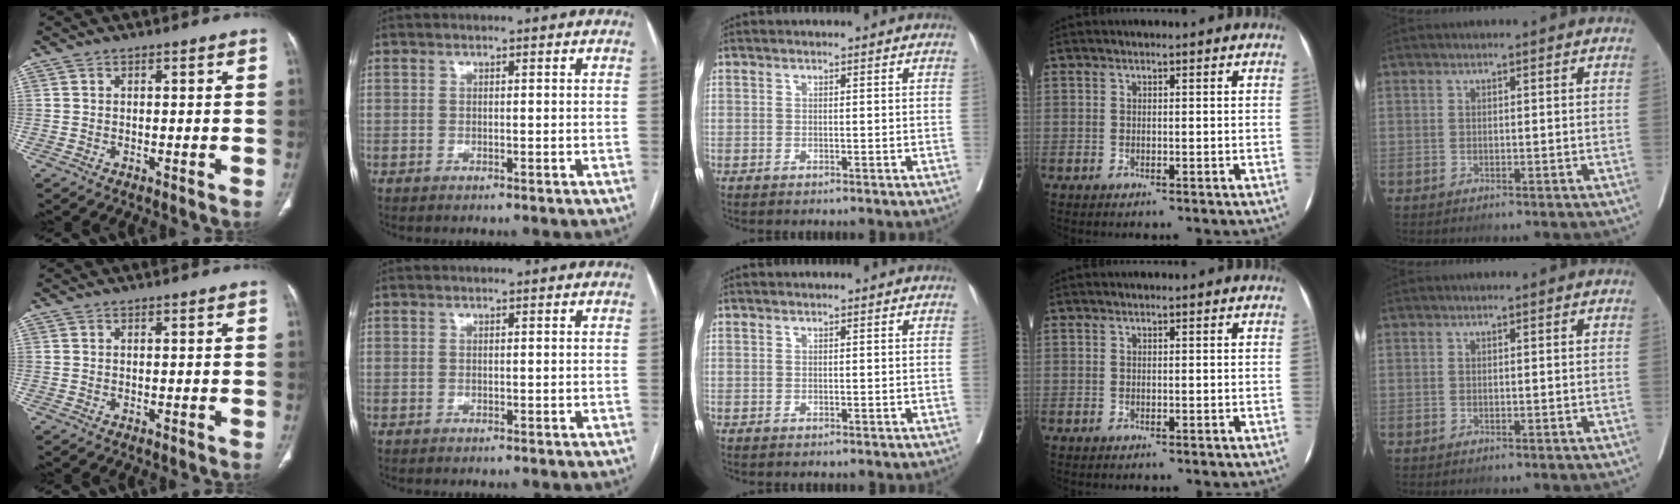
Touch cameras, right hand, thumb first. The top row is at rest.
{}